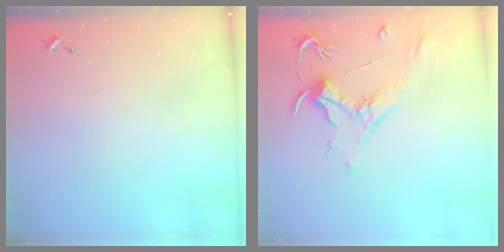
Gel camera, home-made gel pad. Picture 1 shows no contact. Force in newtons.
{"total": 2.1, "press": 2.0, "slide": 0.8}